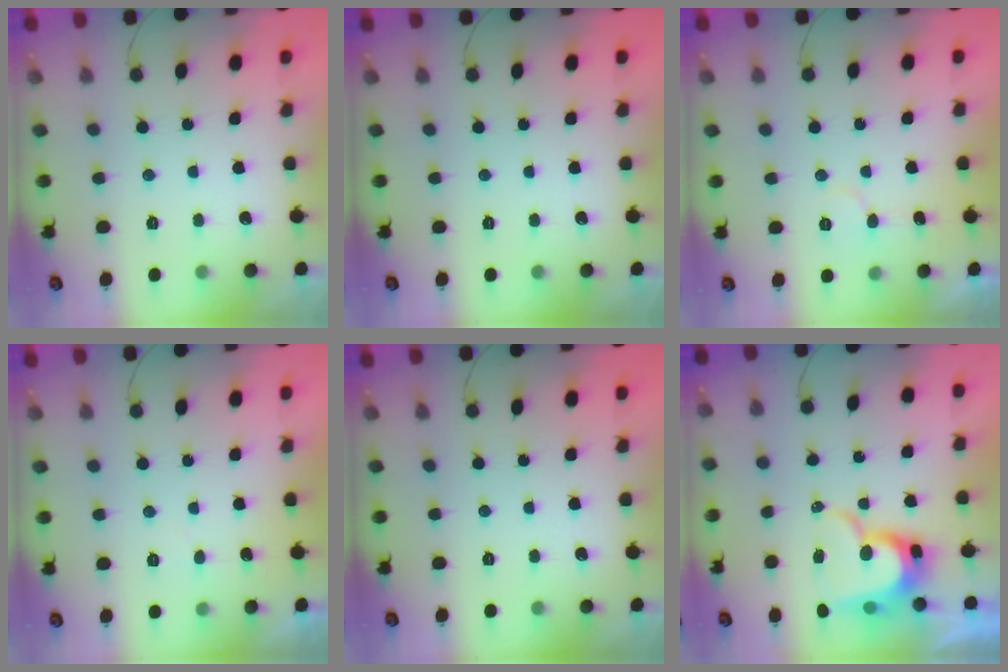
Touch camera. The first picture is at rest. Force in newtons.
{"total": 0.0}
{"total": 6.6, "press": 6.6, "slide": 0.4}
{"total": 2.4, "press": 2.4, "slide": 0.2}
{"total": 0.0}
{"total": 13.4, "press": 13.3, "slide": 1.1}